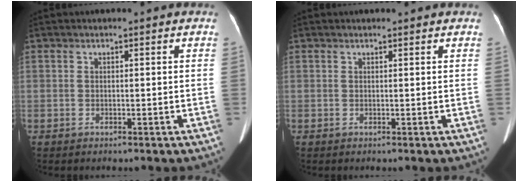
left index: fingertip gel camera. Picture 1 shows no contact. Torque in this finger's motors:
{"motor_torque": [-0.11, -0.01, 0.03, 0.02]}